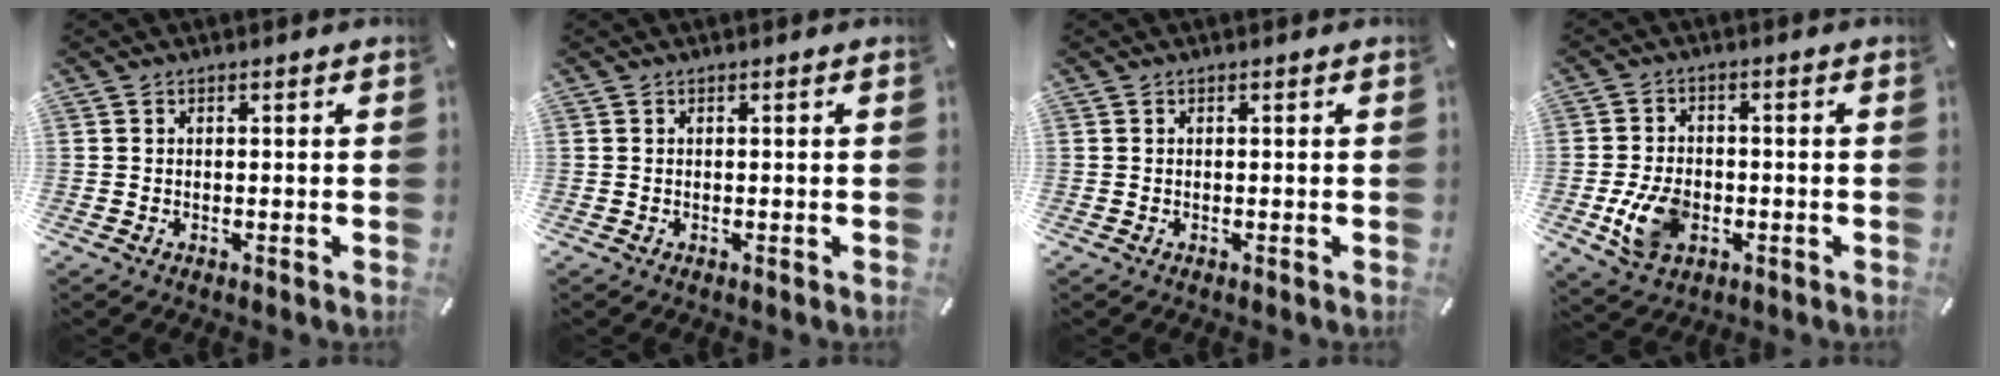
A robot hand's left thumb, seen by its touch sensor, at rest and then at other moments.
{"total": 0.0}
{"total": 0.0}
{"total": 9.4, "force": [-2.5, 6.6, 6.2], "torque": [-0.127, 0.006, -0.042]}